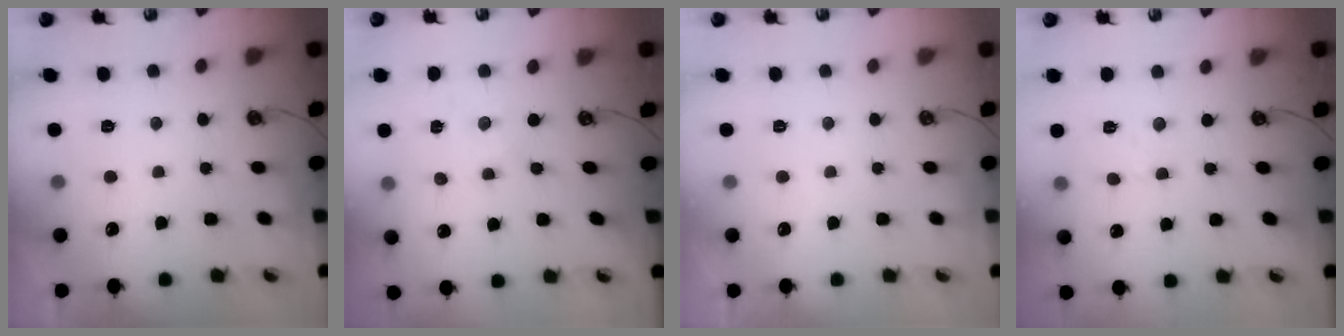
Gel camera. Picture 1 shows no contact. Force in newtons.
{"total": 0.0}
{"total": 0.0}
{"total": 1.8, "press": 1.7, "slide": 0.6}